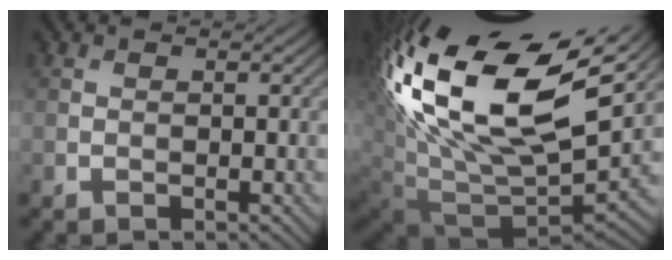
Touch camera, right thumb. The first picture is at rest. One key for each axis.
{"total": 19.8, "fx": 8.4, "fy": 9.4, "fz": 15.2, "tx": -0.331, "ty": 0.016, "tz": 0.158}